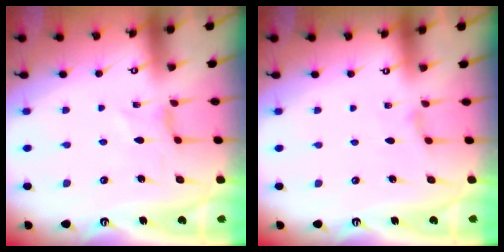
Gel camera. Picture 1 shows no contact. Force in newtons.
{"total": 1.3, "press": 1.2, "slide": 0.3}